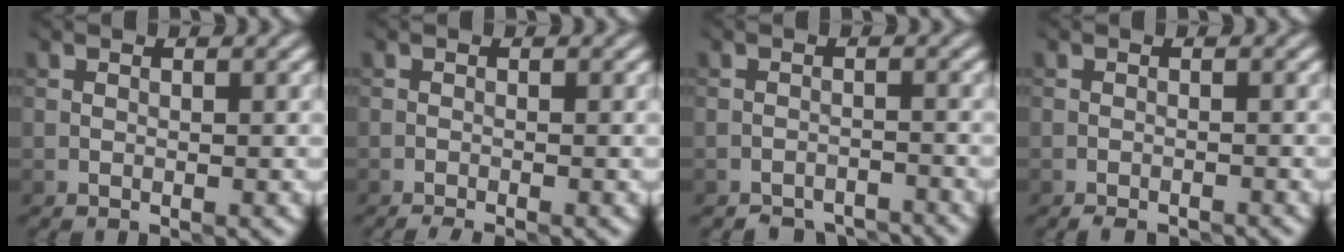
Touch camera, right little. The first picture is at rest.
{"total": 1.5, "force": [-1.4, -0.3, 0.5], "torque": [-0.014, -0.001, -0.029]}
{"total": 3.4, "force": [-3.3, 0.9, 0.5], "torque": [-0.001, -0.003, -0.054]}
{"total": 1.7, "force": [-1.7, 0.3, 0.4], "torque": [-0.003, -0.001, -0.030]}